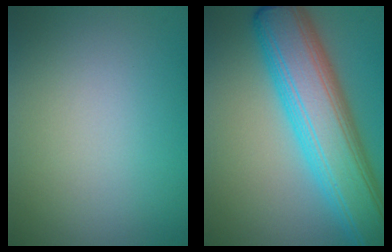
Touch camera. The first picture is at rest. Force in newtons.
{"total": 10.0, "press": 10.0, "slide": 0.2}